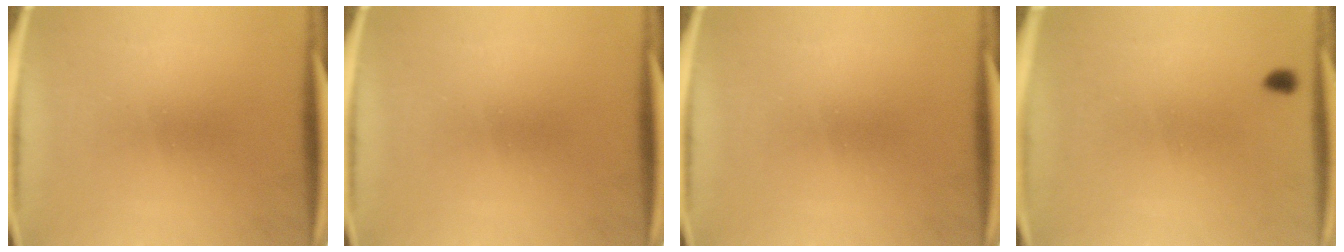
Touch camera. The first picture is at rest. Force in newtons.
{"total": 0.0}
{"total": 0.0}
{"total": 0.7}